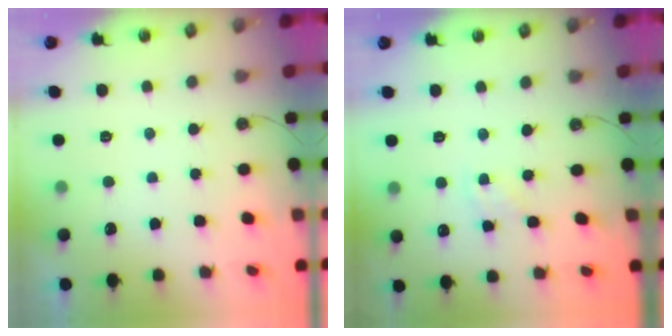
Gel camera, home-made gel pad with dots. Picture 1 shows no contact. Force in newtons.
{"total": 2.4, "press": 2.4, "slide": 0.4}